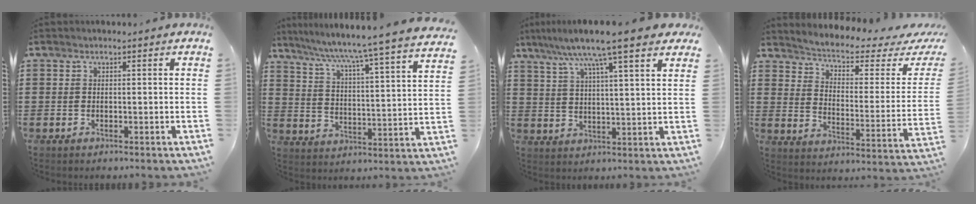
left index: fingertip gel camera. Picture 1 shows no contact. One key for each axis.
{"total": 5.9, "fx": 5.0, "fy": -1.4, "fz": 2.7, "tx": -0.073, "ty": -0.052, "tz": 0.073}
{"total": 9.4, "fx": 7.1, "fy": 0.5, "fz": 6.1, "tx": -0.133, "ty": -0.026, "tz": 0.116}
{"total": 2.9, "fx": 2.2, "fy": 0.3, "fz": 1.9, "tx": -0.052, "ty": -0.025, "tz": 0.026}